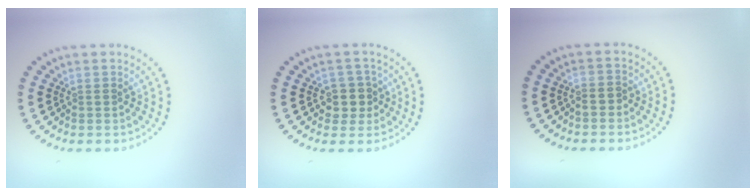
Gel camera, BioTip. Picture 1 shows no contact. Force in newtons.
{"total": 2.6, "press": 2.3, "slide": 1.2}
{"total": 0.8, "press": 0.6, "slide": 0.5}